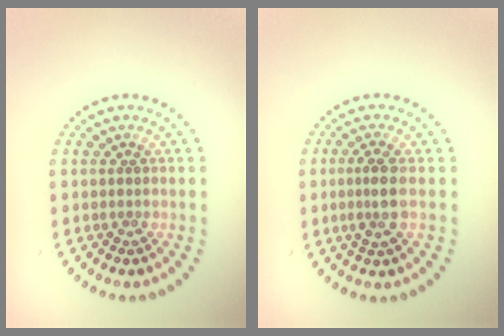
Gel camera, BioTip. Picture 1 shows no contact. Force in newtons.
{"total": 2.5, "press": 2.3, "slide": 1.1}